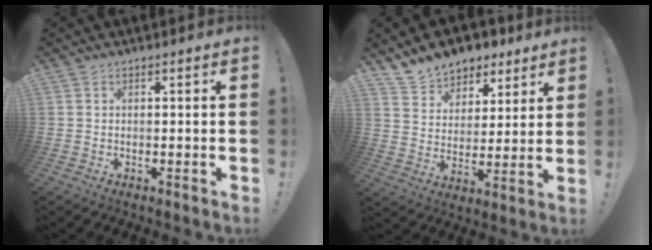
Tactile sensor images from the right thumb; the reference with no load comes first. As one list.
[{"total": 11.0, "force": [9.0, 6.0, 1.6], "torque": [-0.040, -0.067, 0.174]}]